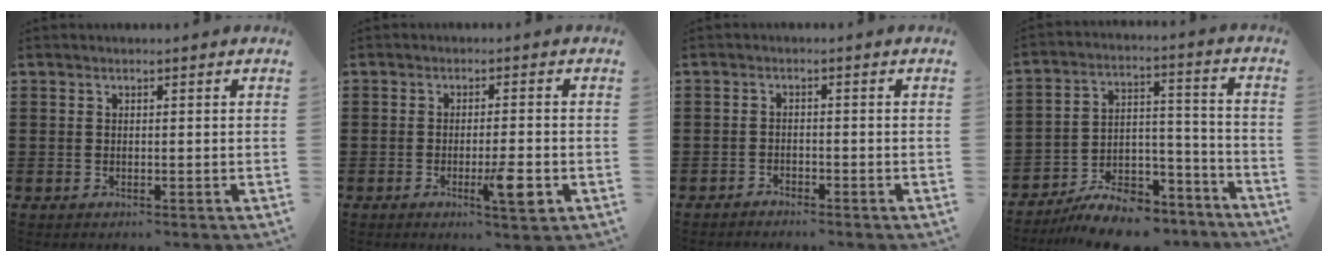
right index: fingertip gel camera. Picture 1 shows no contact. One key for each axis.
{"total": 5.6, "fx": -2.0, "fy": 0.8, "fz": 5.1, "tx": -0.094, "ty": -0.015, "tz": -0.034}
{"total": 1.3, "fx": -1.3, "fy": 0.2, "fz": 0.1, "tx": -0.008, "ty": 0.001, "tz": -0.028}
{"total": 9.9, "fx": -8.6, "fy": 3.3, "fz": 3.5, "tx": -0.045, "ty": 0.043, "tz": -0.156}